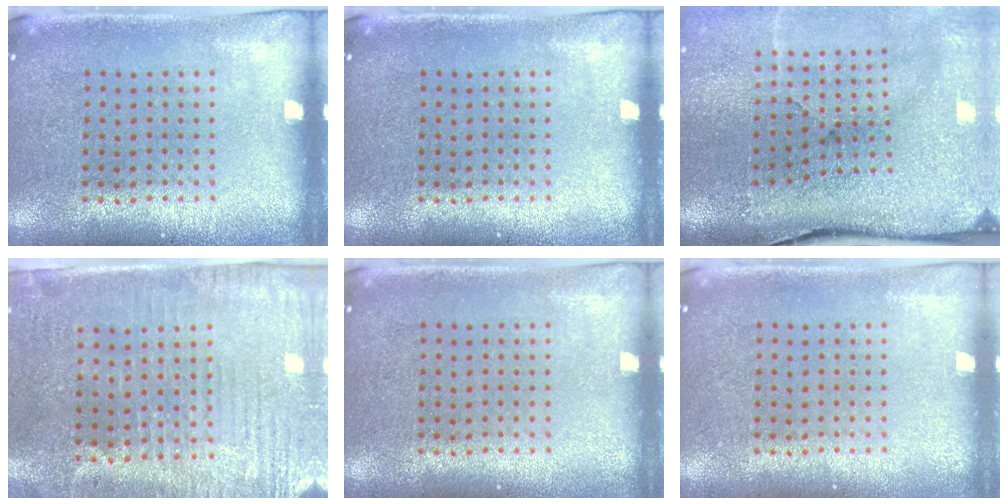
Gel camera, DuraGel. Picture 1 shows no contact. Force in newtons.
{"total": 0.0}
{"total": 5.2, "press": 4.1, "slide": 3.3}
{"total": 3.1, "press": 2.8, "slide": 1.4}
{"total": 0.0}
{"total": 0.0}